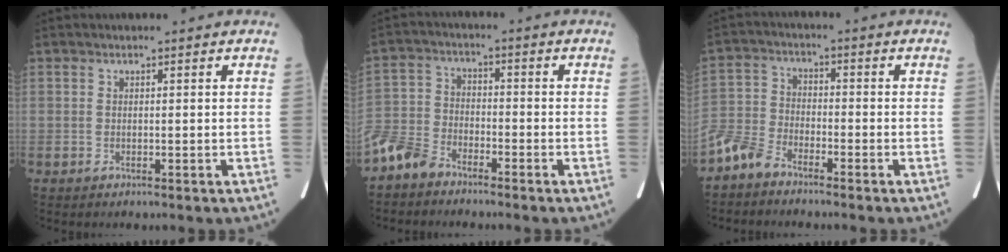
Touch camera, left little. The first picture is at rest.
{"total": 6.3, "force": [-5.3, 2.8, 2.0], "torque": [-0.050, -0.011, -0.116]}
{"total": 5.1, "force": [-4.3, 2.0, 2.0], "torque": [-0.053, -0.010, -0.096]}